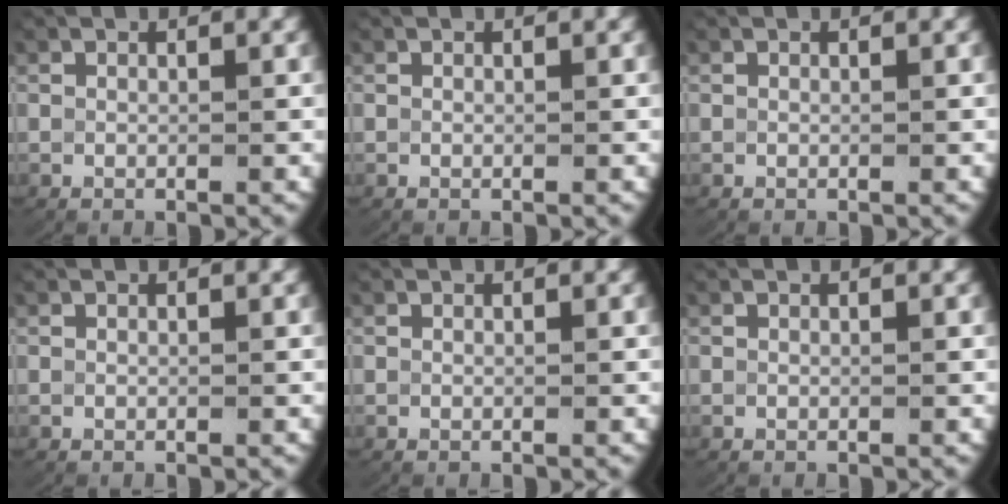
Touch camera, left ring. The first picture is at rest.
{"total": 0.0}
{"total": 0.0}
{"total": 0.0}
{"total": 0.0}
{"total": 0.0}